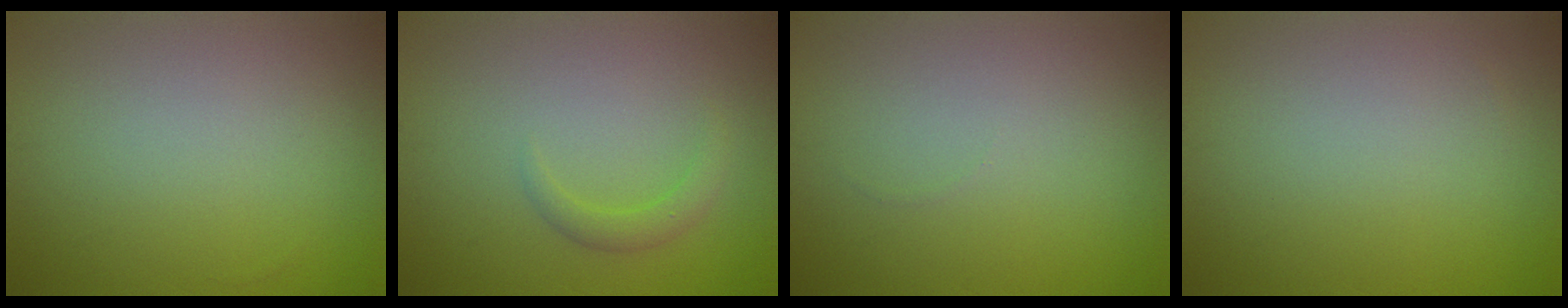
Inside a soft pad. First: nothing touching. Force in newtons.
{"total": 1.6, "press": 1.6, "slide": 0.0}
{"total": 0.0}
{"total": 0.0}